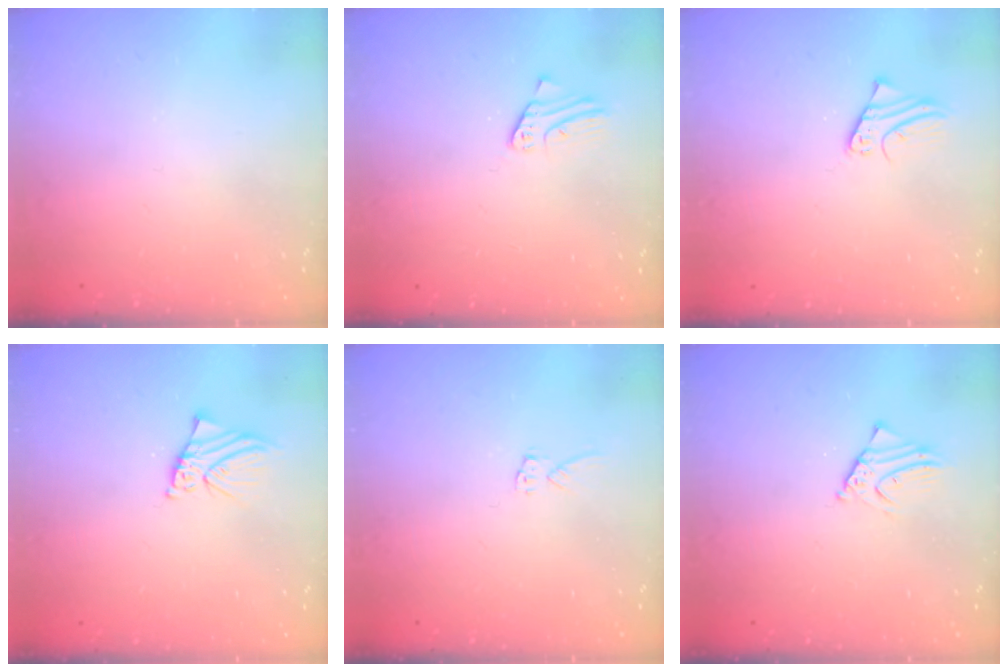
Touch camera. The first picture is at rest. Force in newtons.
{"total": 1.9, "press": 1.9, "slide": 0.1}
{"total": 1.9, "press": 1.9, "slide": 0.1}
{"total": 3.3, "press": 3.3, "slide": 0.5}
{"total": 4.9, "press": 4.9, "slide": 0.2}
{"total": 2.3, "press": 2.3, "slide": 0.2}